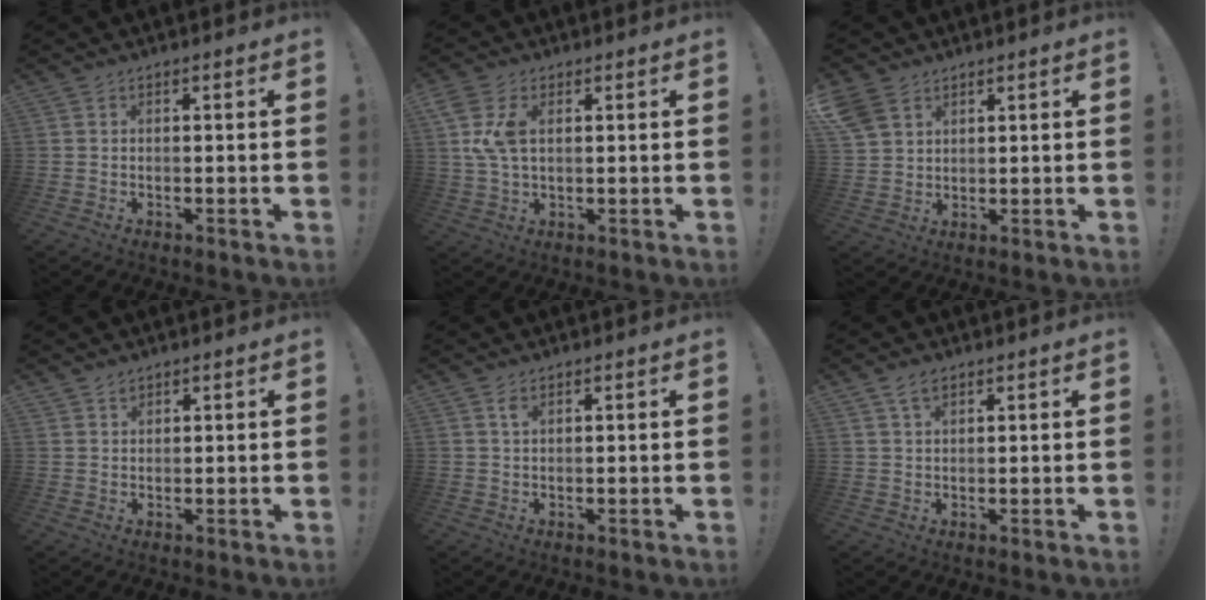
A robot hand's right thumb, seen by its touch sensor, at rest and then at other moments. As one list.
[{"total": 8.0, "force": [2.3, 4.4, 6.3], "torque": [-0.132, -0.005, 0.042]}, {"total": 6.4, "force": [3.9, 4.2, 2.7], "torque": [-0.058, -0.013, 0.080]}, {"total": 1.7, "force": [1.4, 0.9, 0.3], "torque": [0.005, -0.012, 0.023]}, {"total": 1.9, "force": [1.1, 0.8, 1.3], "torque": [-0.013, -0.006, 0.016]}, {"total": 3.4, "force": [2.2, 1.6, 2.0], "torque": [-0.030, -0.007, 0.039]}]